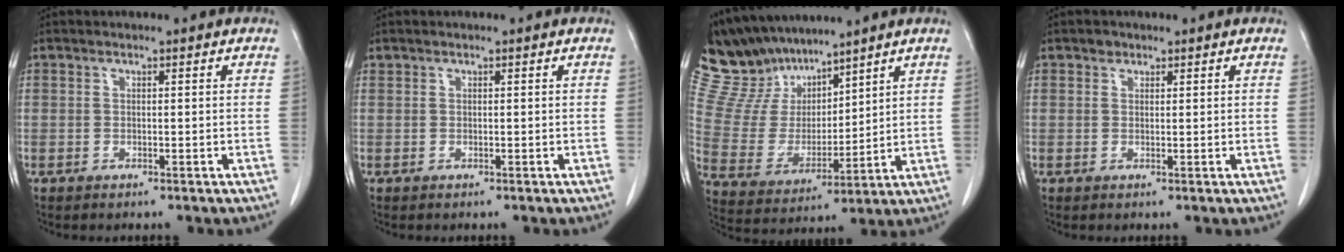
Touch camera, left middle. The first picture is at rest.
{"total": 0.0}
{"total": 12.6, "force": [11.4, 4.5, 3.0], "torque": [-0.084, 0.019, 0.235]}
{"total": 1.0, "force": [0.7, 0.7, 0.2], "torque": [0.002, -0.002, 0.008]}